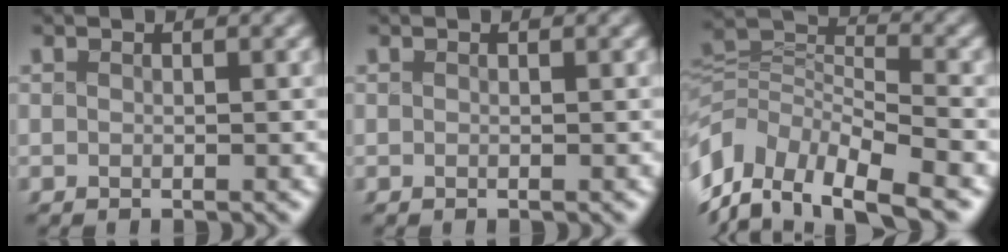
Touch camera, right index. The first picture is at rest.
{"total": 0.0}
{"total": 12.1, "force": [-4.9, 8.5, 7.1], "torque": [-0.153, -0.025, -0.082]}